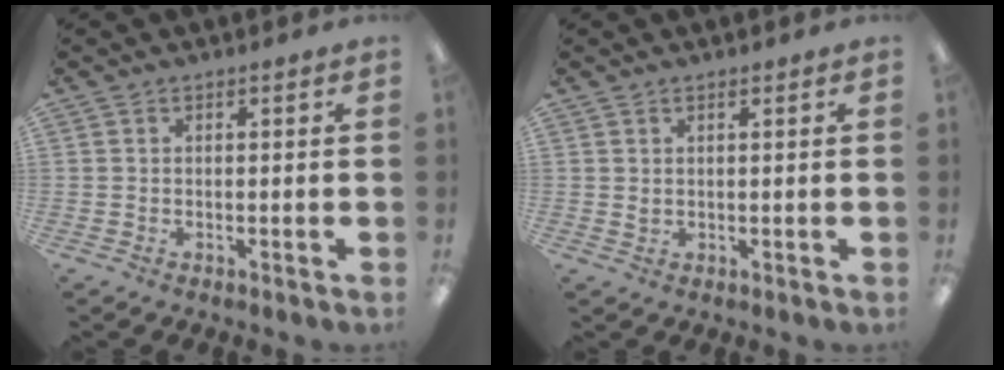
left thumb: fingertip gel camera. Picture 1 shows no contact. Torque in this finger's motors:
{"motor_torque": [-0.22, 0.10, 0.01, 0.04, 0.00]}